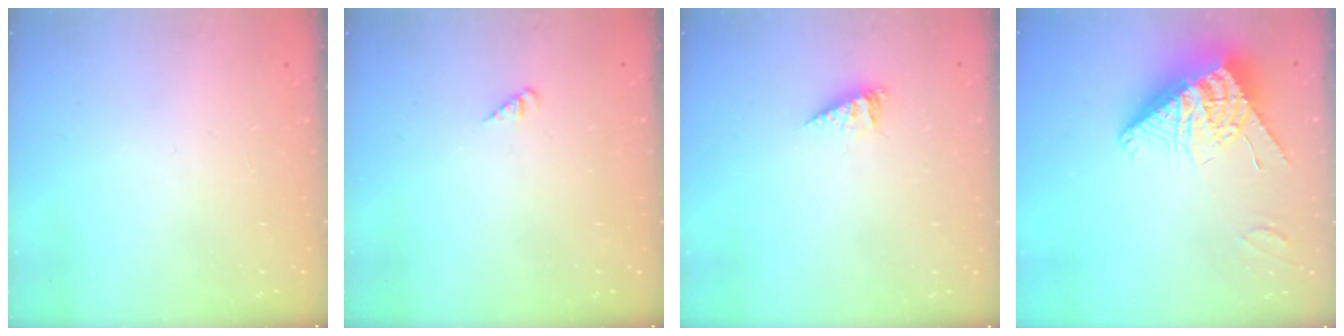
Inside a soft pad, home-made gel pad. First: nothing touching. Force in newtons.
{"total": 1.4, "press": 1.4, "slide": 0.3}
{"total": 4.5, "press": 4.5, "slide": 0.5}
{"total": 11.7, "press": 11.7, "slide": 1.0}